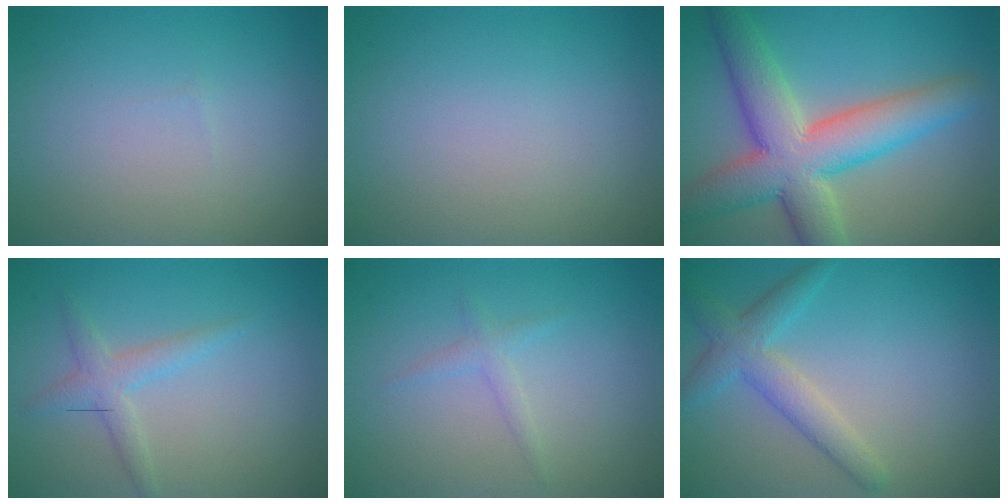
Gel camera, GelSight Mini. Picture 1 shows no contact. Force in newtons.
{"total": 0.0}
{"total": 9.5, "press": 9.5, "slide": 0.7}
{"total": 2.1, "press": 2.1, "slide": 0.1}
{"total": 1.2, "press": 1.2, "slide": 0.0}
{"total": 3.5, "press": 3.5, "slide": 0.1}